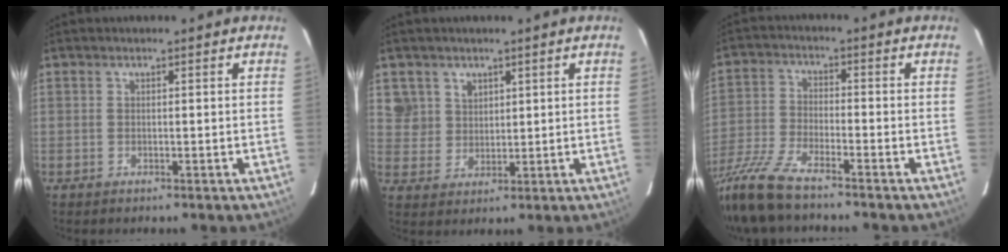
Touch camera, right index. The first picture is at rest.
{"total": 6.0, "force": [2.9, 5.1, 0.8], "torque": [-0.003, 0.016, 0.061]}
{"total": 13.5, "force": [-11.0, 2.5, 7.4], "torque": [-0.169, -0.031, -0.218]}